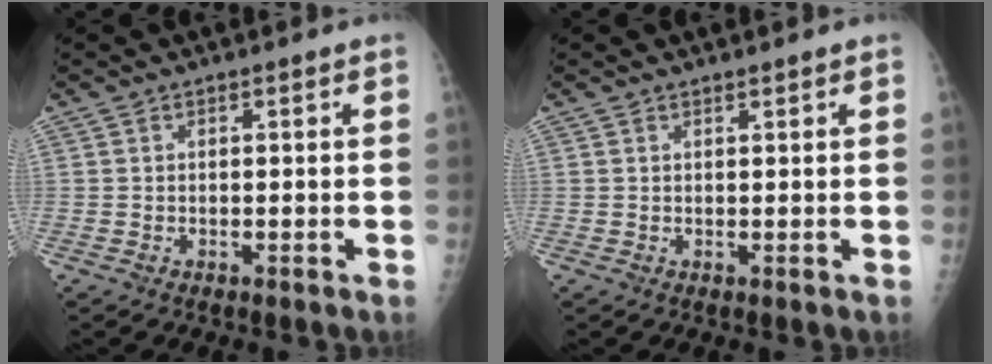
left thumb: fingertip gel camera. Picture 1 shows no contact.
{"total": 0.6, "force": [0.6, 0.0, 0.2], "torque": [-0.005, -0.004, 0.010]}